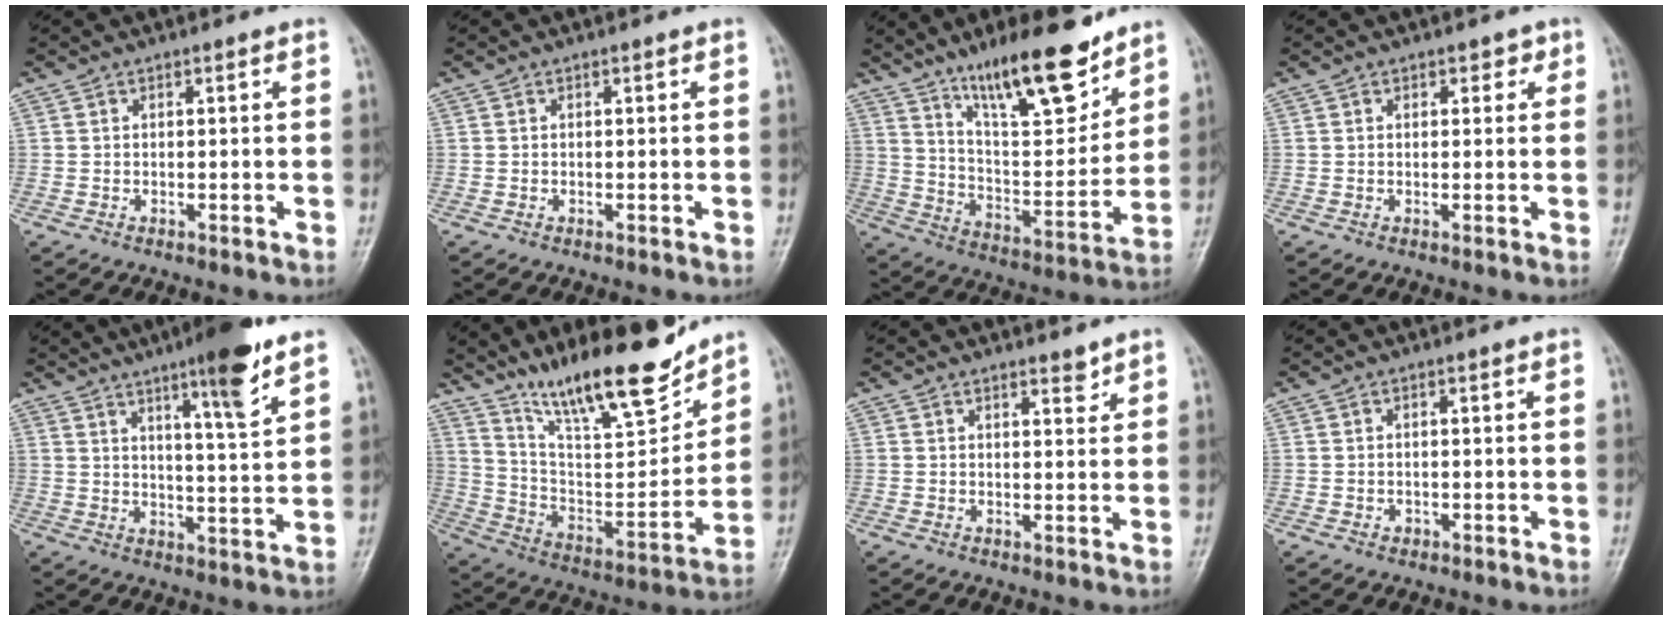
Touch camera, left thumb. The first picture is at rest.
{"total": 0.0}
{"total": 18.7, "force": [13.1, 5.3, 12.2], "torque": [-0.160, -0.082, 0.227]}
{"total": 2.0, "force": [1.0, 1.4, 1.0], "torque": [0.007, -0.001, 0.008]}
{"total": 11.0, "force": [6.8, 1.1, 8.6], "torque": [-0.124, -0.041, 0.103]}
{"total": 20.4, "force": [15.7, 4.8, 12.1], "torque": [-0.162, -0.088, 0.276]}
{"total": 1.9, "force": [1.6, 0.6, 0.8], "torque": [-0.002, -0.012, 0.024]}
{"total": 0.9, "force": [-0.4, 0.7, 0.3], "torque": [0.000, 0.003, -0.005]}